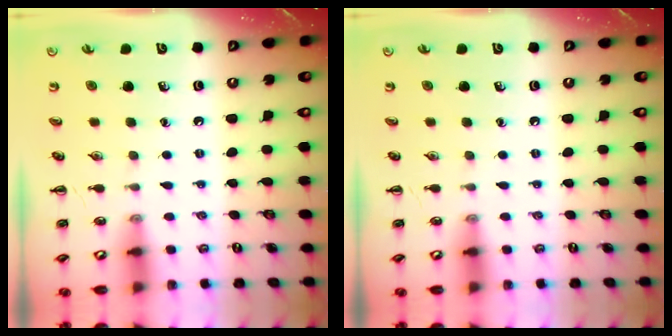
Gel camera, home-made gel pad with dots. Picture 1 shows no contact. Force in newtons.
{"total": 0.0}